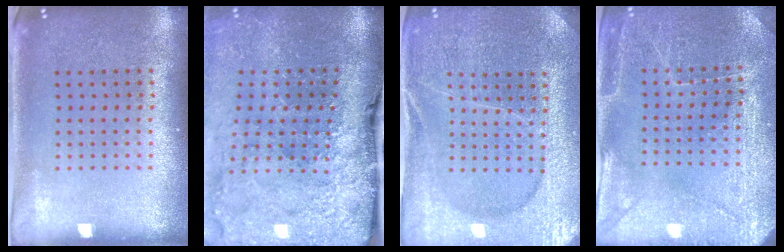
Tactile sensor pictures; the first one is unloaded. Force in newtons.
{"total": 4.7, "press": 3.6, "slide": 2.9}
{"total": 4.0, "press": 3.9, "slide": 1.1}
{"total": 2.9, "press": 2.9, "slide": 0.2}